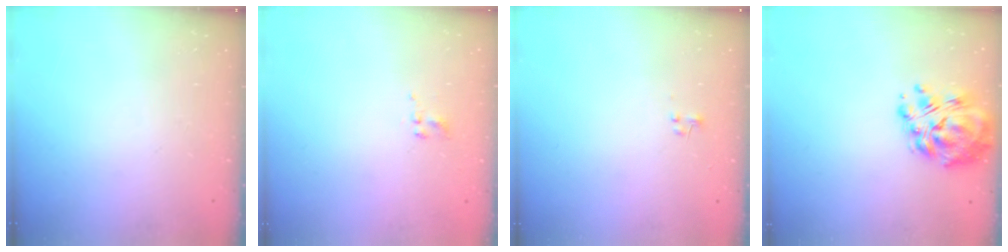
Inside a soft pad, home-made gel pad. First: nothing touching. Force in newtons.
{"total": 1.8, "press": 1.5, "slide": 0.9}
{"total": 0.6, "press": 0.6, "slide": 0.2}
{"total": 10.8, "press": 10.2, "slide": 3.7}